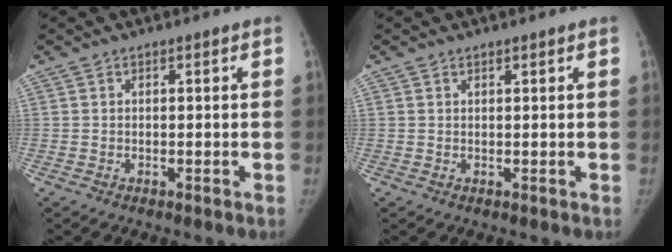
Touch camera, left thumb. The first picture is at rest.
{"total": 0.5, "force": [0.5, 0.1, 0.2], "torque": [-0.005, -0.003, 0.009]}